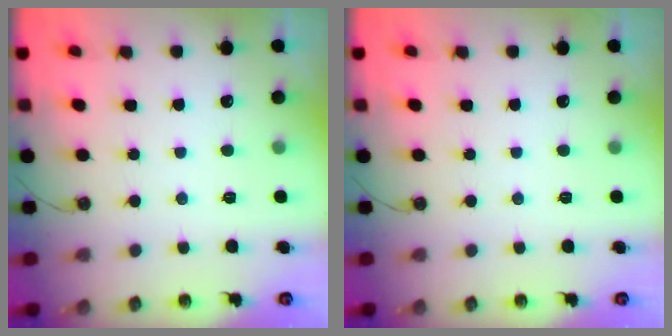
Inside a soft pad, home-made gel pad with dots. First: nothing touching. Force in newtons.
{"total": 0.0}